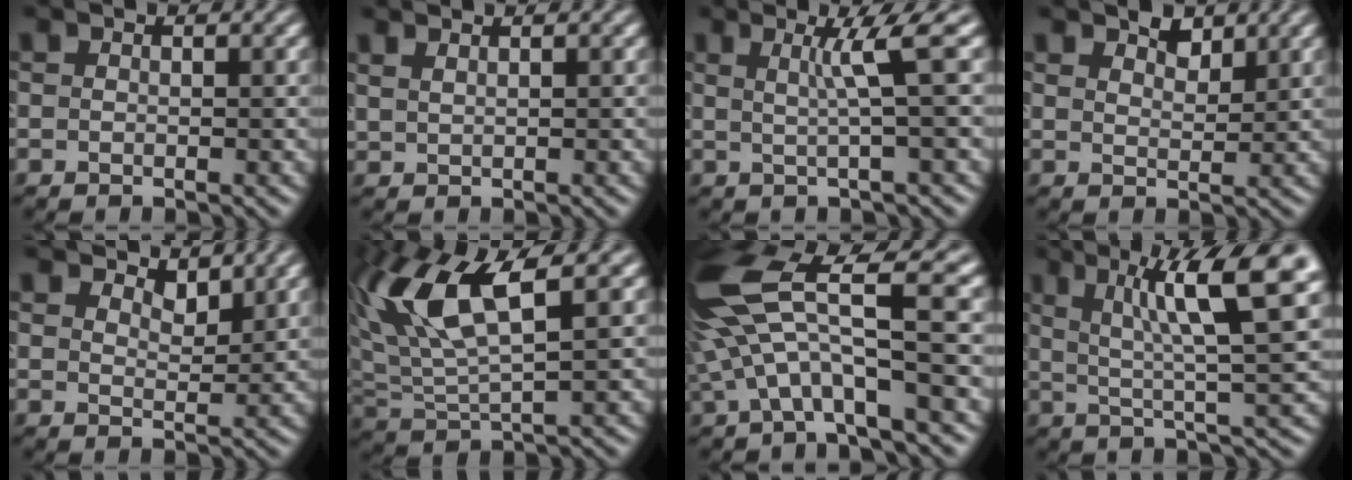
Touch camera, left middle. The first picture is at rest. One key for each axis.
{"total": 1.4, "fx": 1.3, "fy": 0.4, "fz": 0.4, "tx": -0.006, "ty": 0.002, "tz": 0.022}
{"total": 3.3, "fx": 1.0, "fy": 0.2, "fz": 3.1, "tx": -0.050, "ty": 0.011, "tz": 0.018}
{"total": 2.4, "fx": 2.2, "fy": 0.8, "fz": 0.7, "tx": -0.008, "ty": 0.008, "tz": 0.030}
{"total": 1.9, "fx": 1.8, "fy": 0.4, "fz": 0.3, "tx": -0.008, "ty": 0.003, "tz": 0.031}
{"total": 8.2, "fx": 4.0, "fy": 2.5, "fz": 6.7, "tx": -0.147, "ty": 0.015, "tz": 0.076}
{"total": 9.4, "fx": 1.4, "fy": 3.2, "fz": 8.7, "tx": -0.167, "ty": 0.013, "tz": 0.016}
{"total": 9.3, "fx": 4.1, "fy": 1.6, "fz": 8.2, "tx": -0.118, "ty": 0.020, "tz": 0.067}